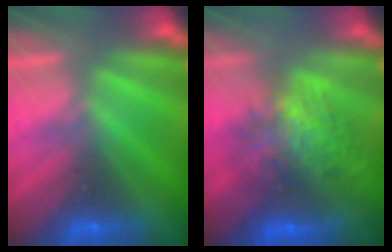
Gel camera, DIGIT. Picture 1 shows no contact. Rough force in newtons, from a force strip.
{"total": 7.0}